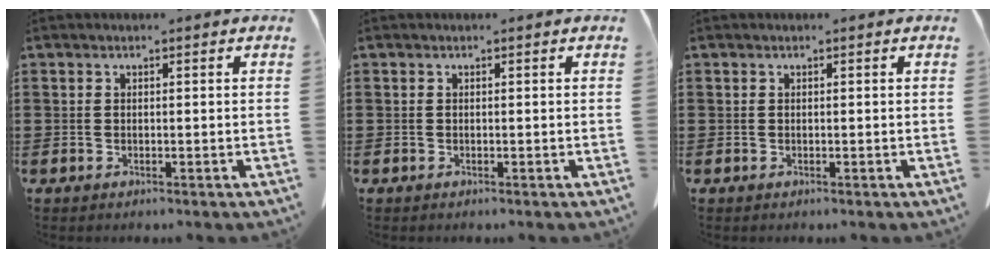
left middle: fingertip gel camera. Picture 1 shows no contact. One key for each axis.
{"total": 0.0}
{"total": 0.0}